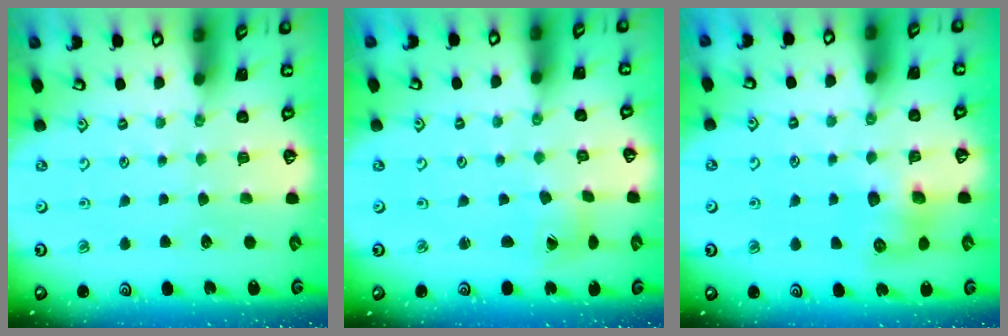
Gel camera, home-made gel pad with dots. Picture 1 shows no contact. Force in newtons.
{"total": 1.3, "press": 1.3, "slide": 0.1}
{"total": 8.0, "press": 8.0, "slide": 0.5}